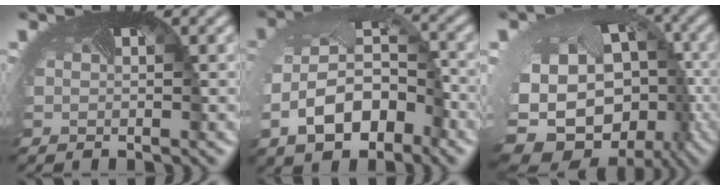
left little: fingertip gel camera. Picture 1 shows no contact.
{"total": 7.3, "force": [-2.8, 4.4, 5.2], "torque": [-0.120, -0.017, -0.050]}
{"total": 18.6, "force": [-5.4, 13.7, 11.3], "torque": [-0.212, -0.092, -0.060]}